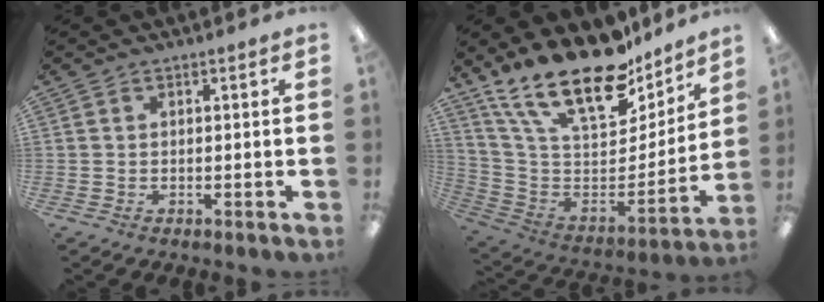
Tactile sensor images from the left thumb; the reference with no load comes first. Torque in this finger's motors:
{"motor_torque": [1.92, 1.85, 1.30, -1.47, 0.31]}